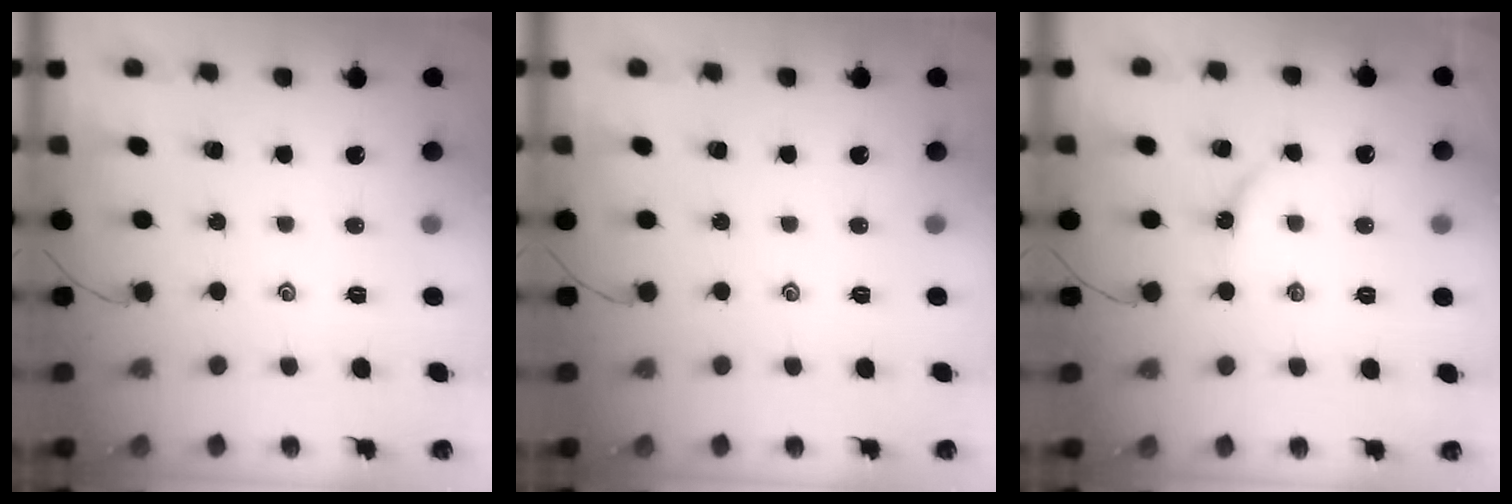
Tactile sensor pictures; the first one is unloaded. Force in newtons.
{"total": 0.0}
{"total": 3.8, "press": 3.7, "slide": 0.4}